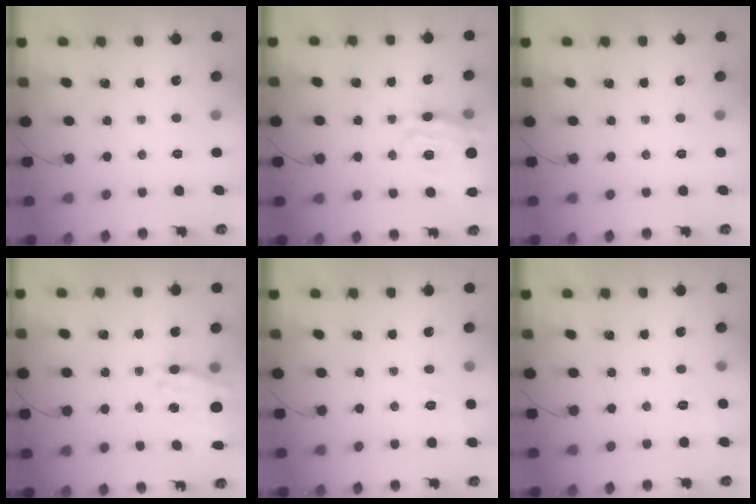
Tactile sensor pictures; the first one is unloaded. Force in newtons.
{"total": 21.4, "press": 21.1, "slide": 3.6}
{"total": 0.0}
{"total": 8.6, "press": 7.7, "slide": 3.8}
{"total": 3.4, "press": 3.0, "slide": 1.7}
{"total": 2.5, "press": 1.1, "slide": 2.2}